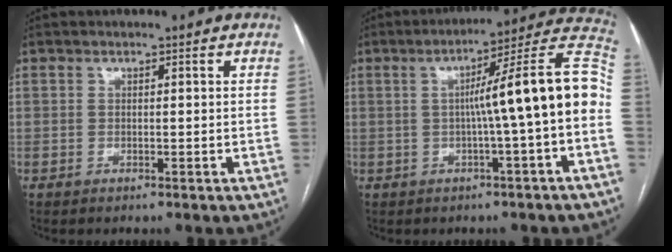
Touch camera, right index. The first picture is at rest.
{"total": 14.5, "force": [-0.8, -0.9, 14.5], "torque": [-0.193, 0.037, -0.019]}